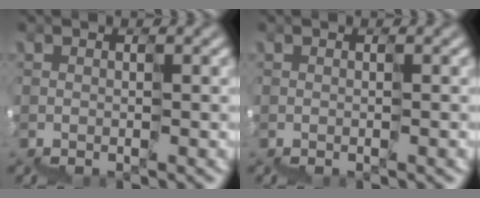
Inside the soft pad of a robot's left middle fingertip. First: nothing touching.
{"total": 0.7, "force": [-0.3, 0.2, 0.5], "torque": [0.006, -0.001, -0.002]}